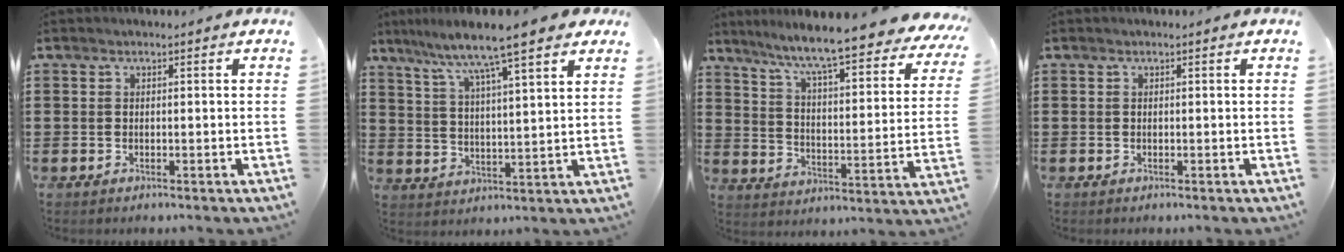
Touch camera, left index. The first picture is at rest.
{"total": 7.9, "force": [6.6, 0.0, 4.2], "torque": [-0.110, -0.037, 0.108]}
{"total": 8.8, "force": [7.6, -0.7, 4.6], "torque": [-0.109, -0.063, 0.118]}
{"total": 0.0}